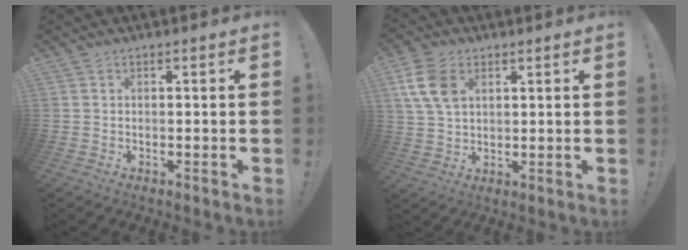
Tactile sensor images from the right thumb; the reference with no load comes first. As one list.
[{"total": 11.3, "force": [4.1, 7.9, 6.9], "torque": [-0.128, 0.000, 0.082]}]